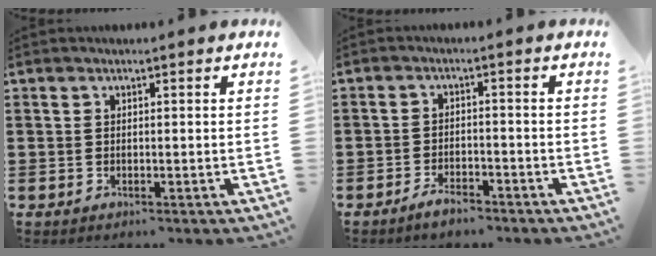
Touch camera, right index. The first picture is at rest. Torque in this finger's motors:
{"motor_torque": [0.17, 0.58, -0.30, -0.21]}